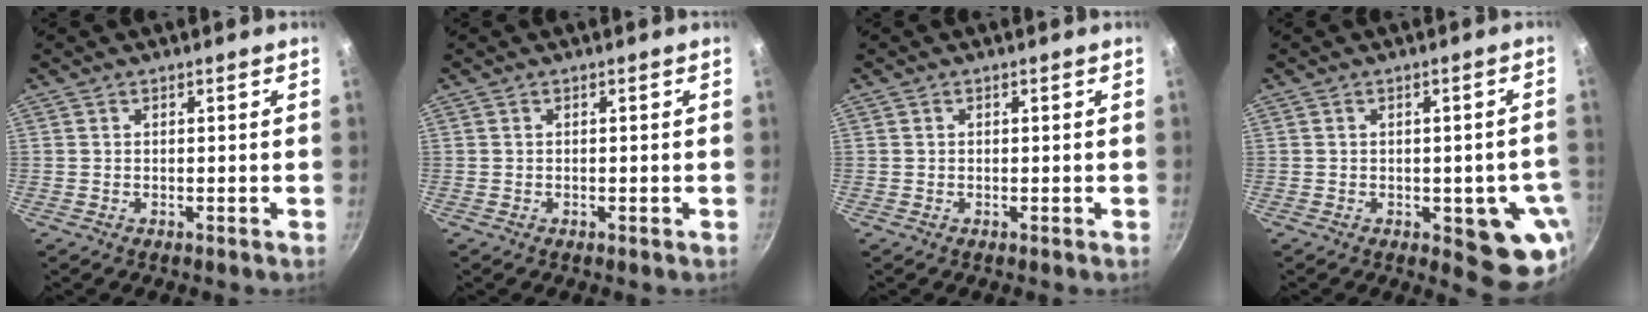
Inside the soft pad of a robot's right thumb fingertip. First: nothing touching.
{"total": 0.0}
{"total": 0.0}
{"total": 11.0, "force": [-2.8, 4.8, 9.4], "torque": [-0.060, 0.006, -0.030]}